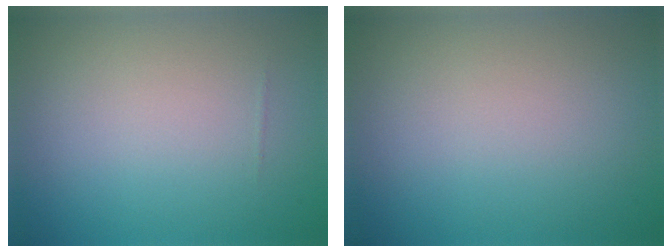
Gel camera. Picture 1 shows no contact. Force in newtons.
{"total": 0.0}